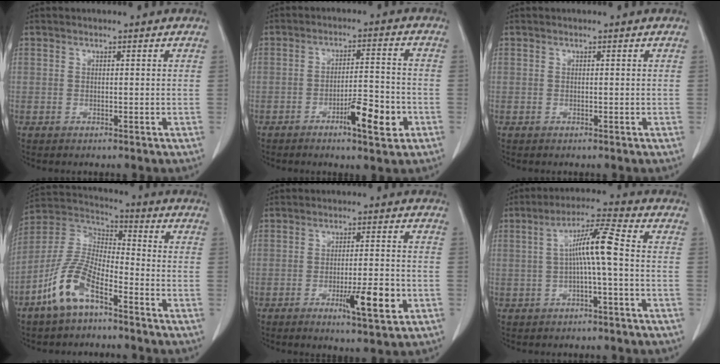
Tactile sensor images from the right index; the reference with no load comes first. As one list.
[{"total": 7.7, "force": [-3.6, 1.3, 6.7], "torque": [-0.102, 0.000, -0.051]}, {"total": 0.0}, {"total": 10.9, "force": [-6.5, 3.8, 7.9], "torque": [-0.182, 0.002, -0.131]}, {"total": 7.6, "force": [-3.0, 0.9, 6.9], "torque": [-0.107, -0.009, -0.041]}, {"total": 7.1, "force": [-0.2, -0.1, 7.1], "torque": [-0.129, 0.022, -0.005]}]